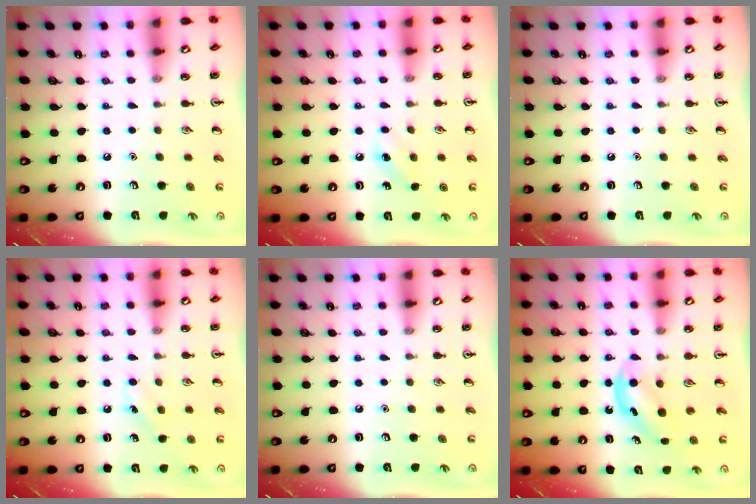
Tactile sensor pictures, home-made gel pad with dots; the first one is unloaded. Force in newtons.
{"total": 6.9, "press": 6.6, "slide": 2.1}
{"total": 0.0}
{"total": 4.9, "press": 4.6, "slide": 1.6}
{"total": 0.0}
{"total": 4.7, "press": 4.6, "slide": 1.2}